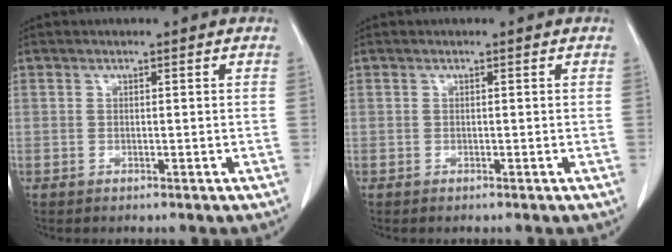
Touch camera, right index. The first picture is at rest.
{"total": 0.0}